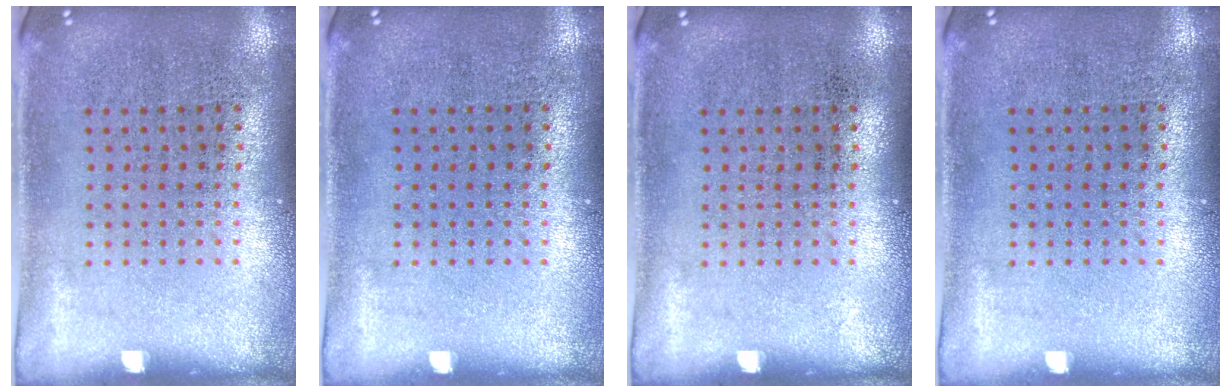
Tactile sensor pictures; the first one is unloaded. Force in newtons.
{"total": 0.0}
{"total": 0.0}
{"total": 0.0}